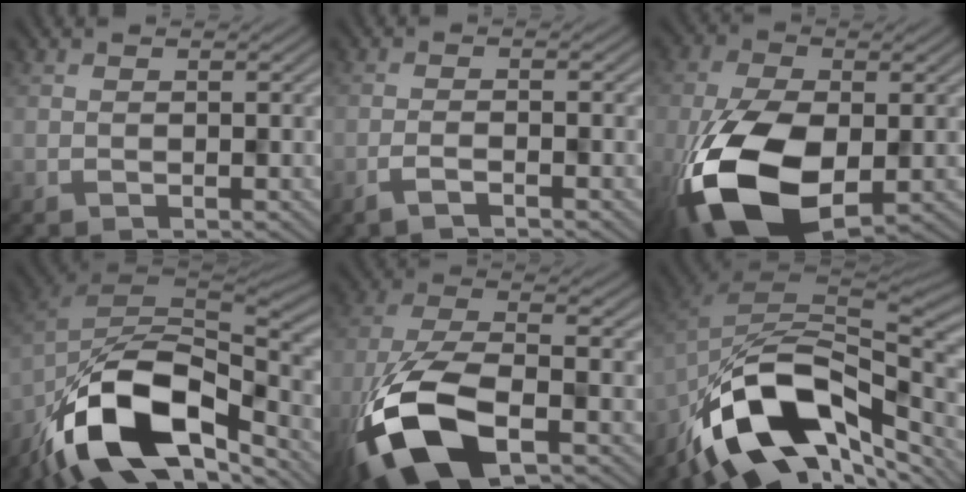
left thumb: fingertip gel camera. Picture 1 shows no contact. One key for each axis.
{"total": 2.0, "fx": -1.7, "fy": 0.3, "fz": 1.1, "tx": -0.011, "ty": 0.003, "tz": -0.035}
{"total": 13.5, "fx": -5.0, "fy": 7.1, "fz": 10.3, "tx": -0.227, "ty": -0.042, "tz": -0.078}
{"total": 16.3, "fx": -9.2, "fy": 8.3, "fz": 10.6, "tx": -0.204, "ty": -0.018, "tz": -0.167}
{"total": 12.7, "fx": -7.0, "fy": 5.1, "fz": 9.2, "tx": -0.199, "ty": -0.020, "tz": -0.139}
{"total": 14.7, "fx": -7.9, "fy": 8.0, "fz": 9.5, "tx": -0.171, "ty": 0.003, "tz": -0.144}